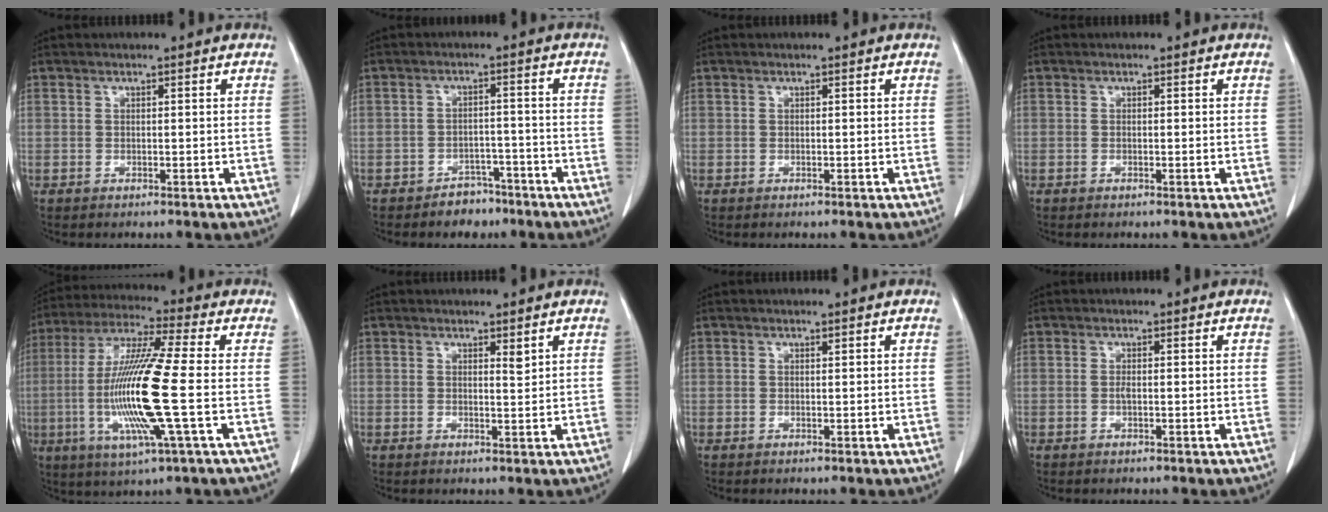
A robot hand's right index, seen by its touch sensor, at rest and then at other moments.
{"total": 4.1, "force": [-3.0, 2.6, 1.0], "torque": [-0.011, 0.011, -0.042]}
{"total": 0.0}
{"total": 0.0}
{"total": 16.4, "force": [-2.6, -0.1, 16.2], "torque": [-0.333, -0.013, -0.059]}
{"total": 1.2, "force": [0.9, 0.2, 0.8], "torque": [-0.013, -0.008, 0.013]}
{"total": 0.0}
{"total": 0.6, "force": [-0.1, 0.1, 0.6], "torque": [-0.014, -0.001, -0.003]}